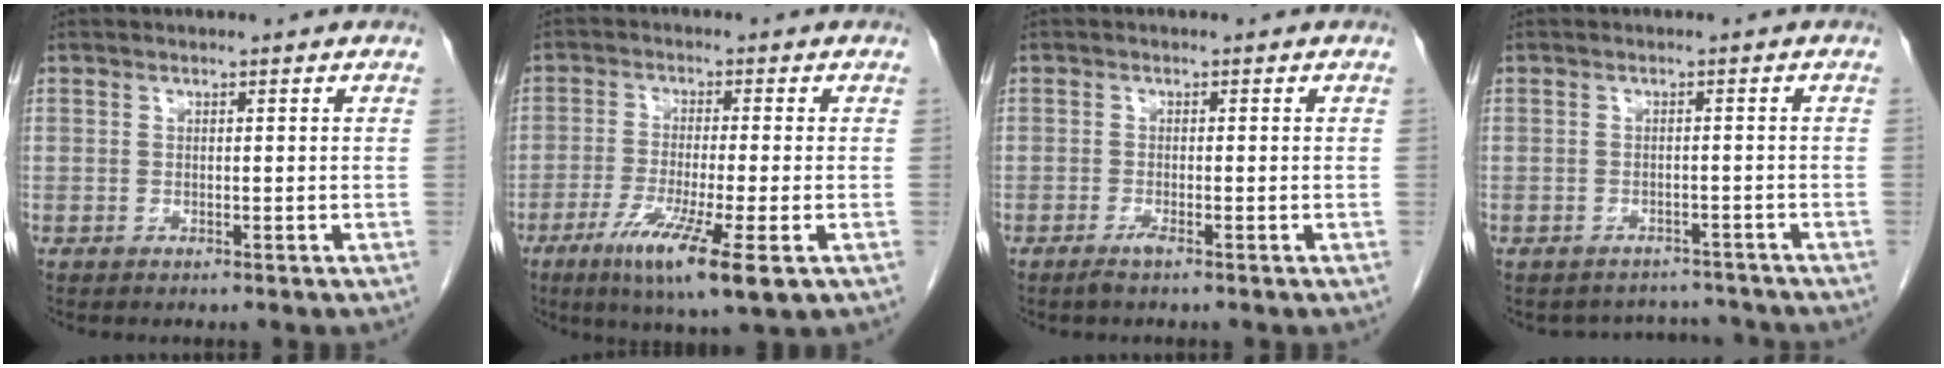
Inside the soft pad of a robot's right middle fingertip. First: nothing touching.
{"total": 10.7, "force": [-5.2, 0.6, 9.4], "torque": [-0.170, -0.032, -0.084]}
{"total": 1.3, "force": [-0.9, -0.1, 0.9], "torque": [-0.021, -0.003, -0.019]}
{"total": 4.7, "force": [-4.4, 1.4, -0.7], "torque": [0.009, 0.018, -0.055]}